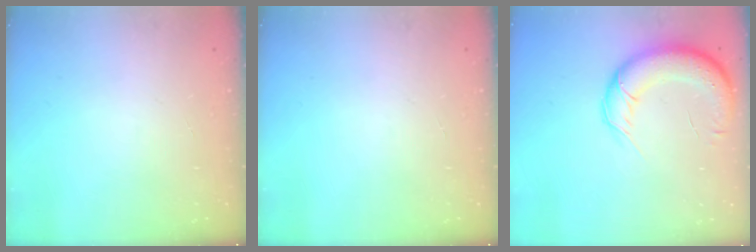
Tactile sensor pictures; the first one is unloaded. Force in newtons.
{"total": 0.0}
{"total": 14.9, "press": 14.5, "slide": 3.5}